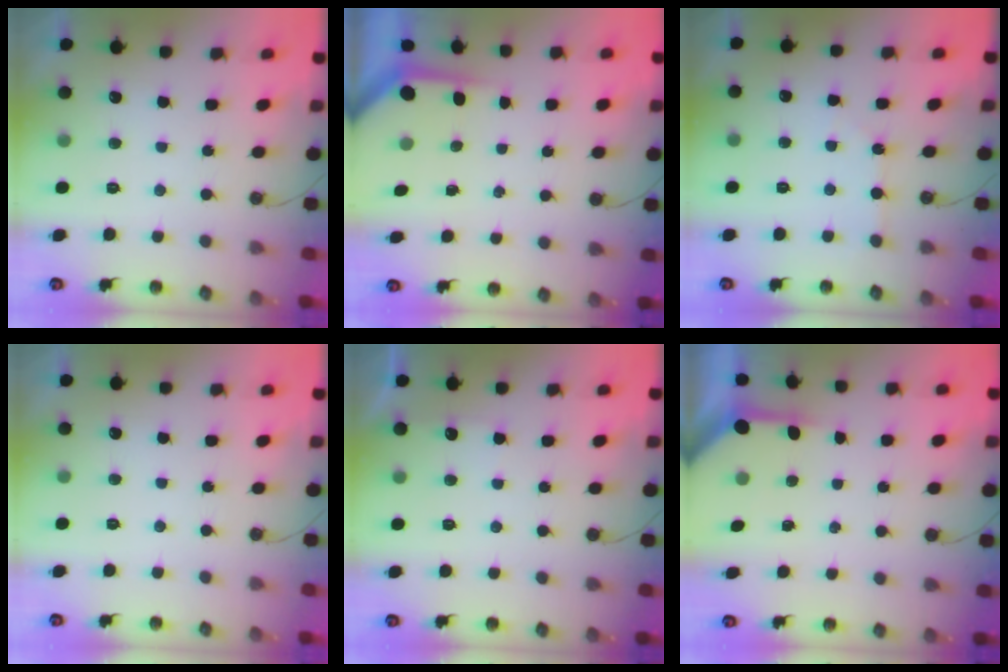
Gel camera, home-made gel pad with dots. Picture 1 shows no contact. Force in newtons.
{"total": 3.5, "press": 3.5, "slide": 0.3}
{"total": 2.9, "press": 2.9, "slide": 0.5}
{"total": 0.0}
{"total": 2.8, "press": 2.7, "slide": 0.4}
{"total": 3.4, "press": 3.4, "slide": 0.4}